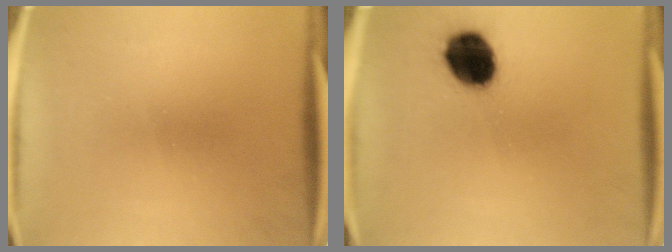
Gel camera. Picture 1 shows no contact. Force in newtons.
{"total": 12.9}